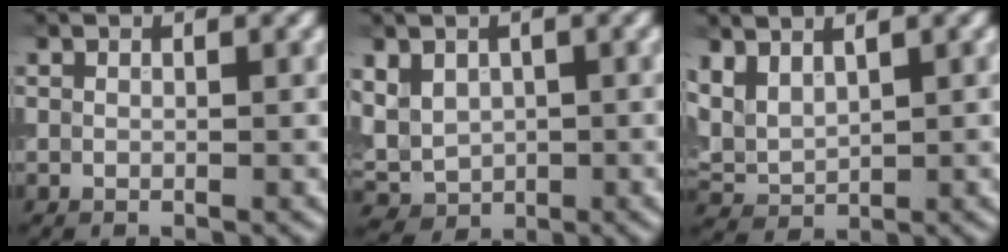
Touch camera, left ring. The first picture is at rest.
{"total": 3.9, "force": [0.6, 3.2, 2.1], "torque": [-0.047, 0.000, 0.016]}
{"total": 2.9, "force": [2.0, 1.4, 1.6], "torque": [-0.043, 0.004, 0.040]}